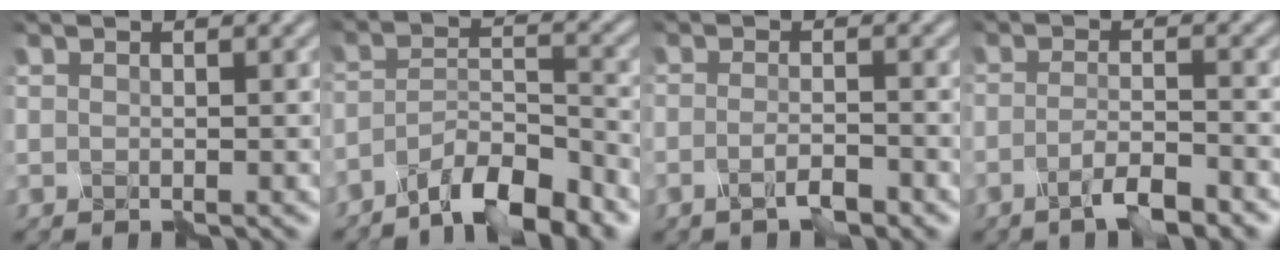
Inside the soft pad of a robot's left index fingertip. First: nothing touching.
{"total": 7.1, "force": [-5.4, 1.5, 4.3], "torque": [-0.071, 0.004, -0.096]}
{"total": 2.4, "force": [-1.4, 0.6, 1.8], "torque": [-0.032, 0.001, -0.029]}
{"total": 3.5, "force": [-2.2, 0.7, 2.6], "torque": [-0.048, 0.004, -0.047]}